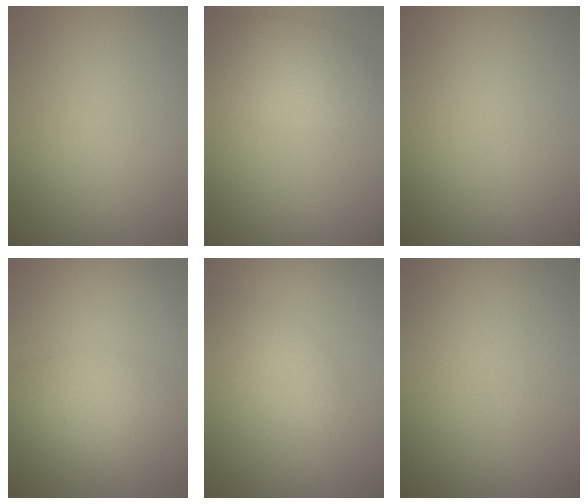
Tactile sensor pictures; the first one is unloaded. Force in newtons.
{"total": 3.8, "press": 3.8, "slide": 0.3}
{"total": 0.0}
{"total": 3.3, "press": 3.3, "slide": 0.2}
{"total": 2.4, "press": 2.4, "slide": 0.1}
{"total": 0.0}